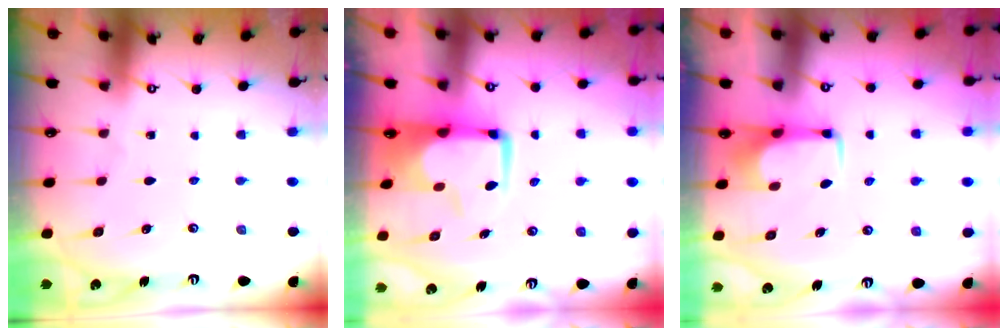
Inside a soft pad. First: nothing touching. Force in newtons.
{"total": 1.4, "press": 1.0, "slide": 1.0}
{"total": 1.7, "press": 1.6, "slide": 0.5}